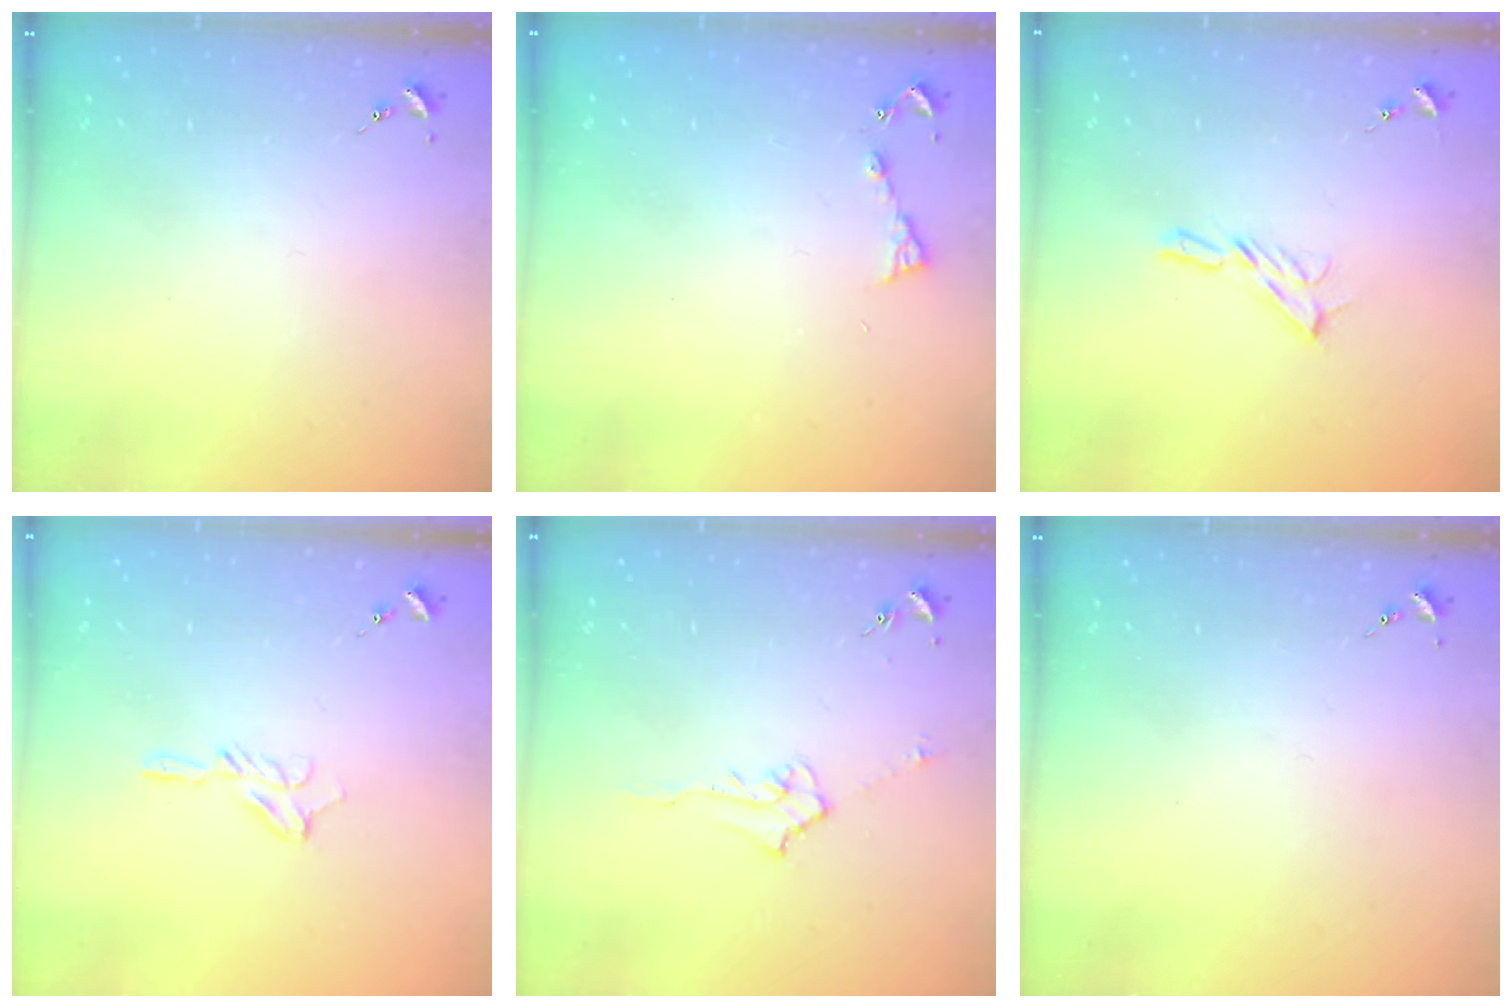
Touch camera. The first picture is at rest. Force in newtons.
{"total": 5.6, "press": 5.6, "slide": 0.7}
{"total": 5.9, "press": 5.9, "slide": 0.5}
{"total": 6.9, "press": 6.9, "slide": 0.7}
{"total": 5.1, "press": 5.0, "slide": 0.6}
{"total": 0.0}